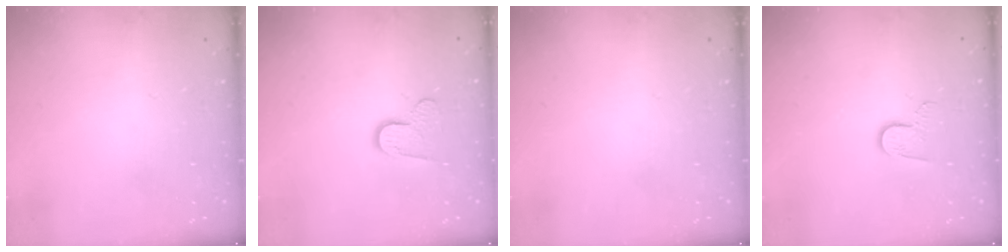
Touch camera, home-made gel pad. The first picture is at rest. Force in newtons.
{"total": 7.1, "press": 7.1, "slide": 0.5}
{"total": 0.0}
{"total": 5.9, "press": 5.8, "slide": 0.5}